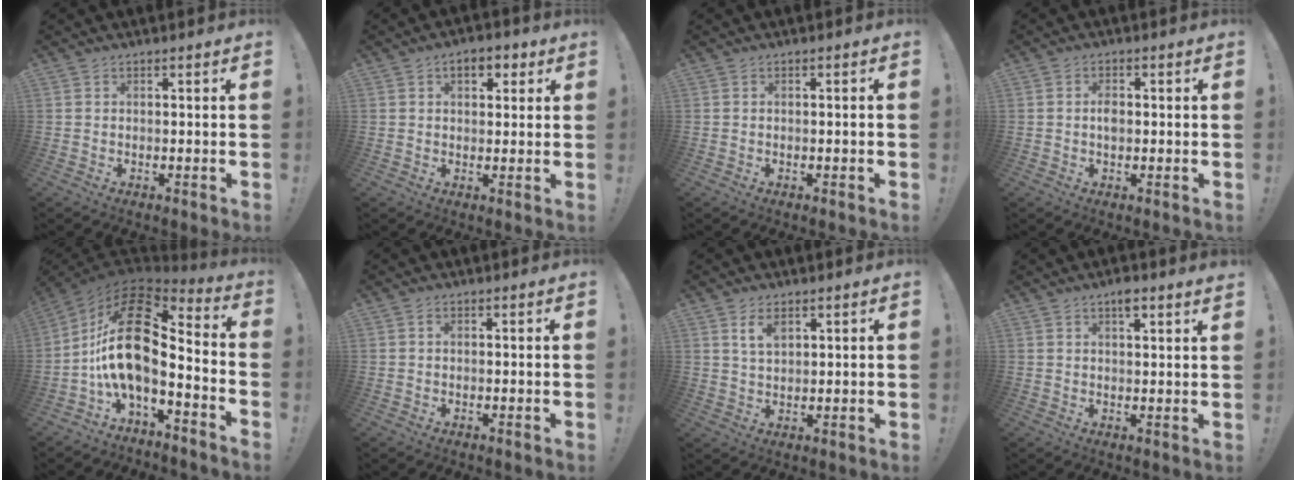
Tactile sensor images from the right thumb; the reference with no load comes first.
{"total": 5.3, "force": [2.1, 3.2, 3.6], "torque": [-0.043, 0.001, 0.032]}
{"total": 0.8, "force": [-0.5, -0.2, 0.6], "torque": [-0.010, 0.000, -0.008]}
{"total": 2.4, "force": [-0.3, 1.6, 1.8], "torque": [-0.035, 0.006, -0.007]}
{"total": 17.6, "force": [0.9, 7.9, 15.7], "torque": [-0.306, -0.005, 0.010]}
{"total": 0.6, "force": [0.0, 0.4, 0.4], "torque": [-0.005, 0.002, -0.002]}
{"total": 4.8, "force": [3.0, 2.5, 2.9], "torque": [-0.040, -0.011, 0.051]}
{"total": 3.4, "force": [2.2, 0.3, 2.5], "torque": [-0.036, -0.009, 0.033]}